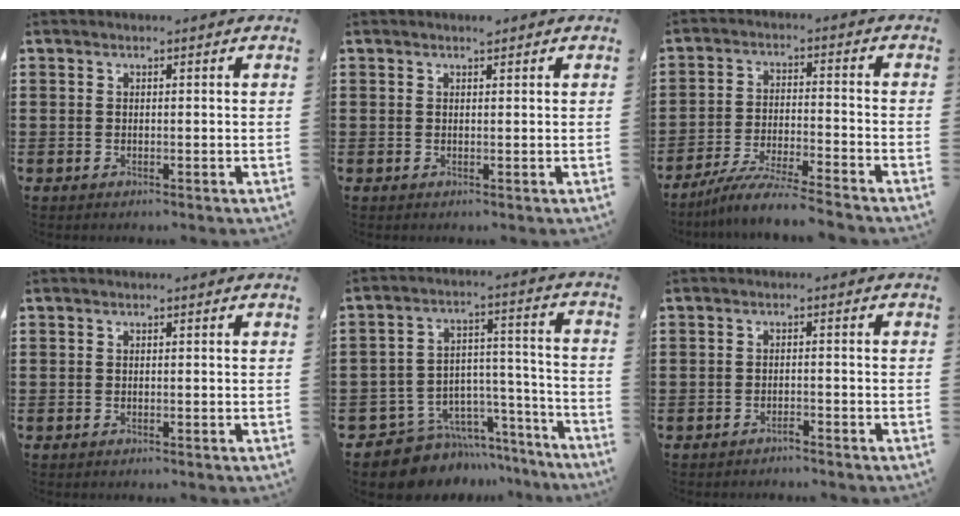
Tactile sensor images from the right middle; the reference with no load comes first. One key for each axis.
{"total": 0.8, "fx": 0.7, "fy": 0.3, "fz": 0.2, "tx": -0.007, "ty": -0.001, "tz": 0.013}
{"total": 6.3, "fx": -5.8, "fy": -0.4, "fz": 2.5, "tx": -0.050, "ty": -0.014, "tz": -0.111}
{"total": 0.0}
{"total": 8.0, "fx": -7.0, "fy": 3.8, "fz": 0.5, "tx": -0.012, "ty": 0.020, "tz": -0.130}
{"total": 1.1, "fx": -1.1, "fy": 0.0, "fz": 0.3, "tx": -0.011, "ty": -0.001, "tz": -0.021}